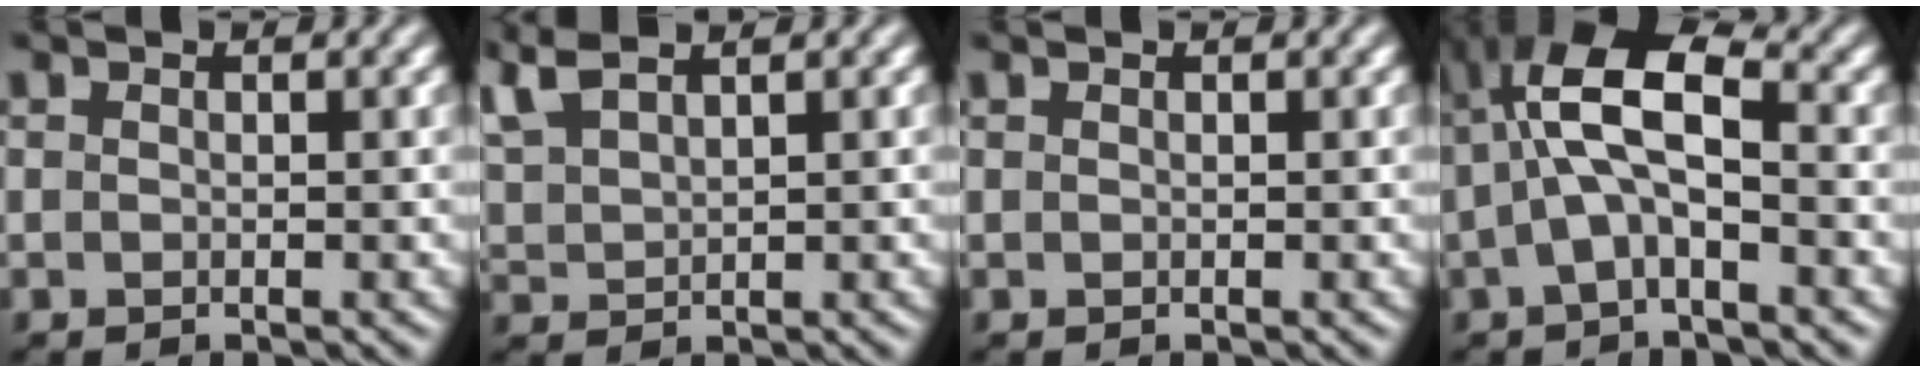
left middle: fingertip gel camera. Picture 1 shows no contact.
{"total": 4.3, "force": [3.4, 1.1, 2.3], "torque": [-0.071, 0.022, 0.072]}
{"total": 0.0}
{"total": 5.9, "force": [0.4, 2.3, 5.5], "torque": [-0.106, 0.027, -0.004]}